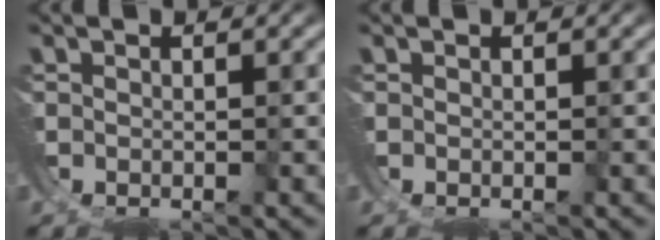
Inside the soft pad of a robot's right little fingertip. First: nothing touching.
{"total": 0.0}